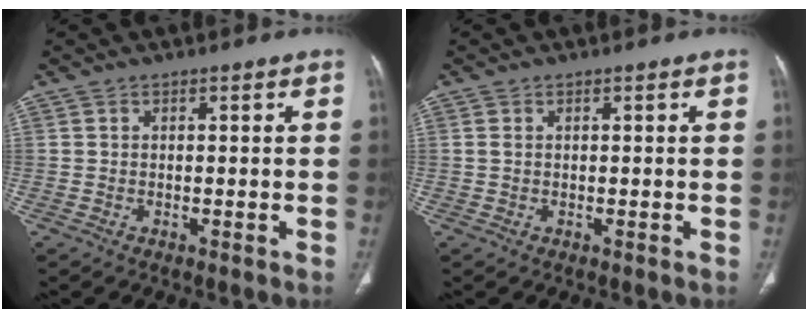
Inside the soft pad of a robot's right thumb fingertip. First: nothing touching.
{"total": 0.7, "force": [0.2, 0.4, 0.5], "torque": [-0.016, 0.007, 0.008]}